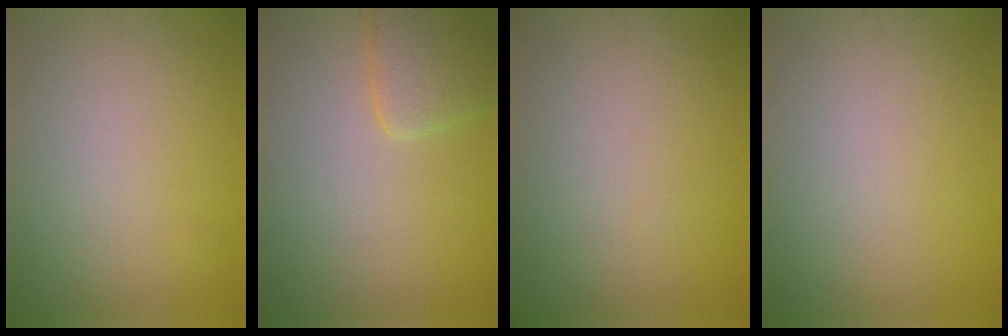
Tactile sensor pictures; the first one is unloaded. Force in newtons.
{"total": 2.5, "press": 2.5, "slide": 0.2}
{"total": 0.0}
{"total": 0.0}